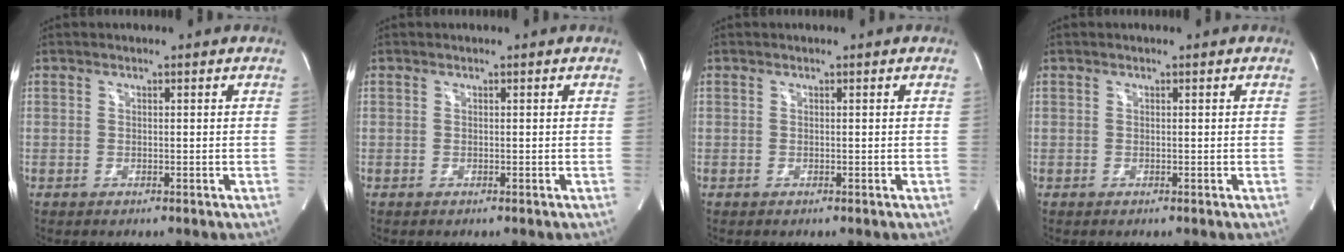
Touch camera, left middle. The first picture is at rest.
{"total": 0.0}
{"total": 0.0}
{"total": 0.0}